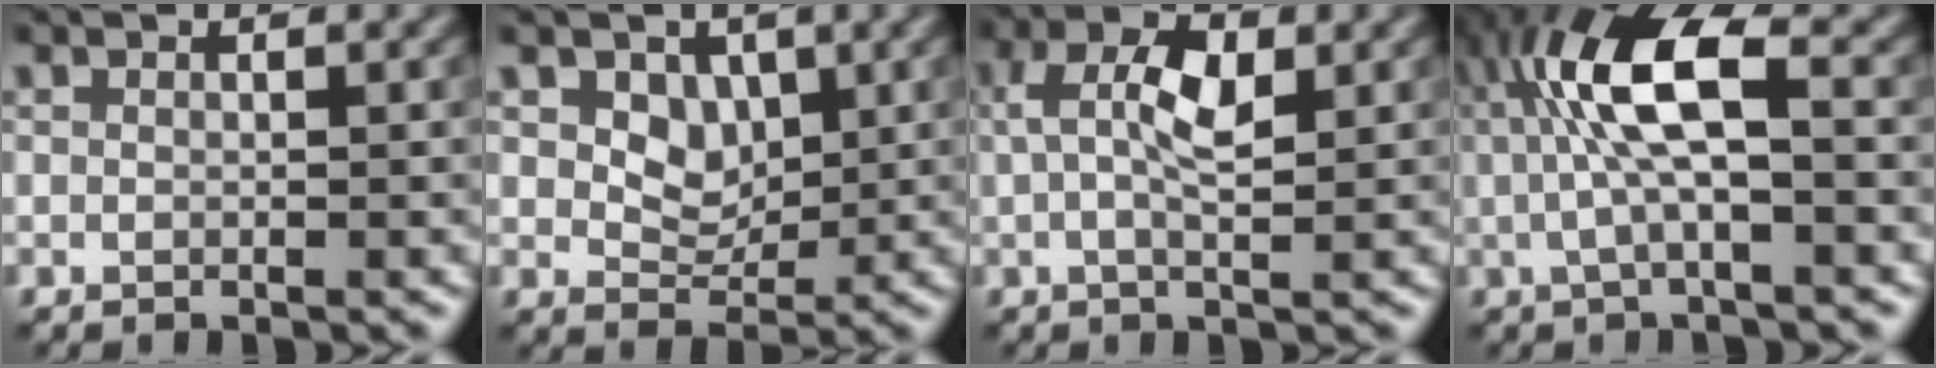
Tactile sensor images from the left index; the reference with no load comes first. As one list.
[{"total": 2.8, "force": [0.8, 2.2, 1.6], "torque": [-0.038, -0.011, 0.010]}, {"total": 4.4, "force": [0.8, 1.9, 3.8], "torque": [-0.085, 0.005, 0.013]}, {"total": 6.7, "force": [0.4, 1.9, 6.4], "torque": [-0.139, 0.012, 0.002]}]